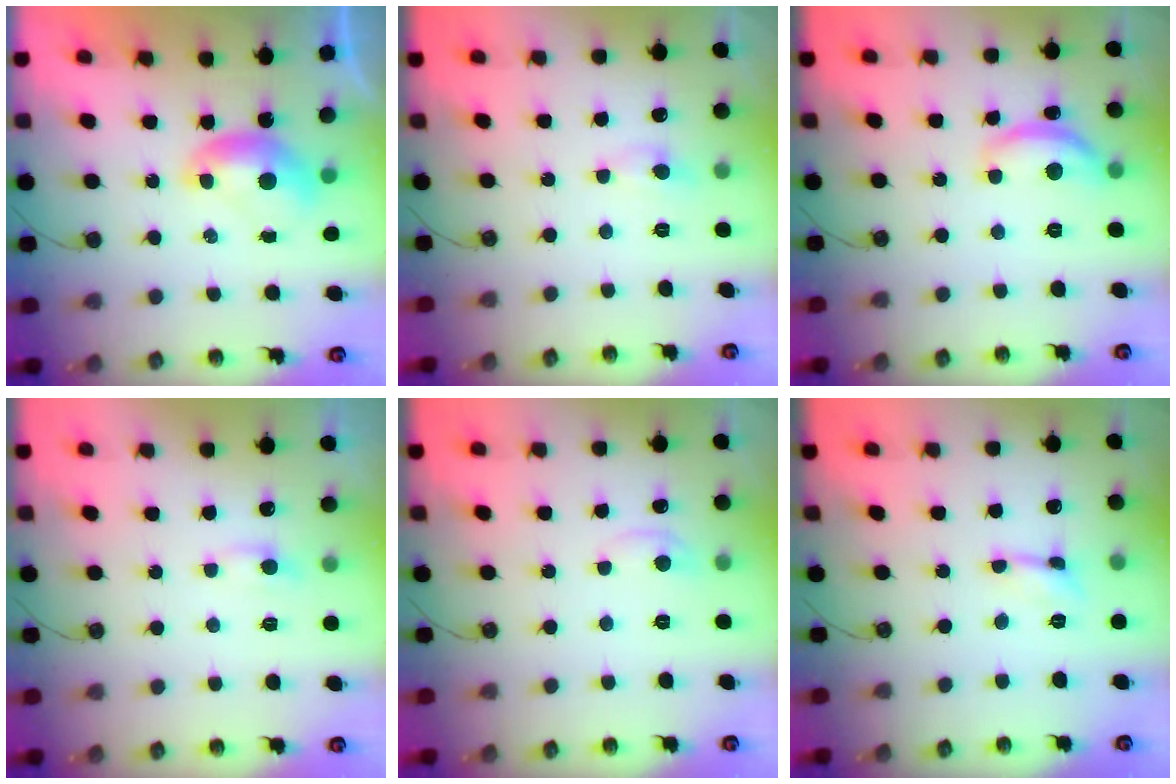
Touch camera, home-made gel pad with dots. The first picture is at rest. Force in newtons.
{"total": 2.5, "press": 2.4, "slide": 0.5}
{"total": 6.9, "press": 6.8, "slide": 0.7}
{"total": 0.7, "press": 0.3, "slide": 0.6}
{"total": 0.8, "press": 0.6, "slide": 0.6}
{"total": 0.0}